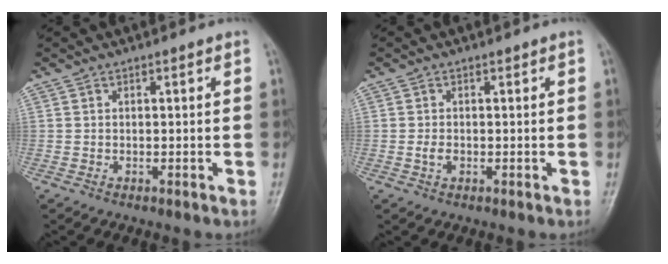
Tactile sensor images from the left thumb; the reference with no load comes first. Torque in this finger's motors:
{"motor_torque": [-0.25, 0.15, 0.19, 0.01, 0.00]}